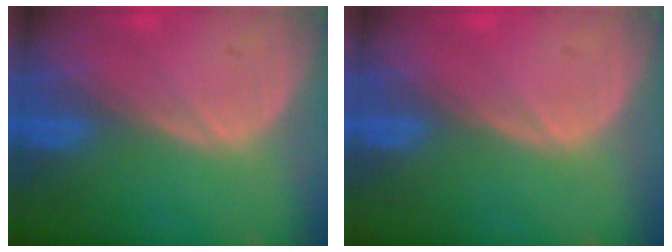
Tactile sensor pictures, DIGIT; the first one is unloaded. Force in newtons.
{"total": 0.6, "press": 0.1, "slide": 0.6}